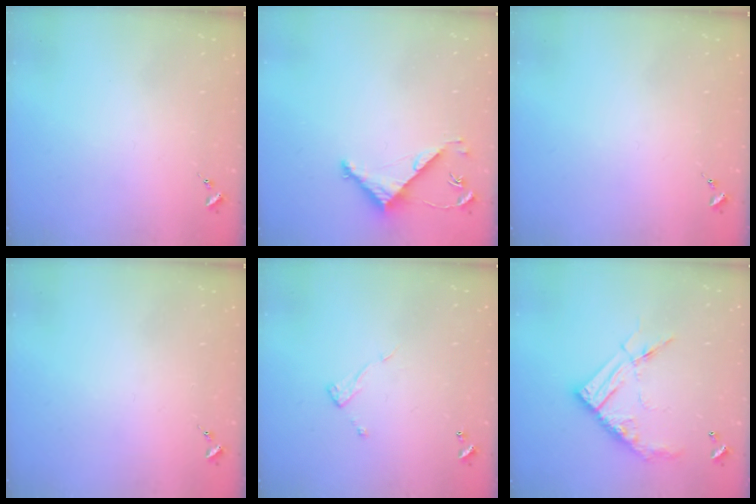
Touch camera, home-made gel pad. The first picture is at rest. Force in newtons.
{"total": 4.8, "press": 4.8, "slide": 0.3}
{"total": 0.0}
{"total": 0.0}
{"total": 7.0, "press": 7.0, "slide": 0.4}
{"total": 15.8, "press": 15.7, "slide": 1.4}